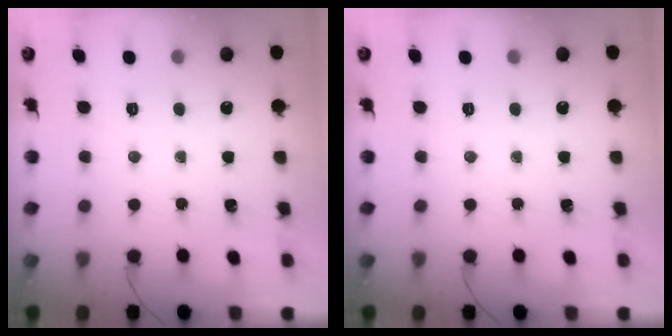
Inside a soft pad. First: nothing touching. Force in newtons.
{"total": 0.0}